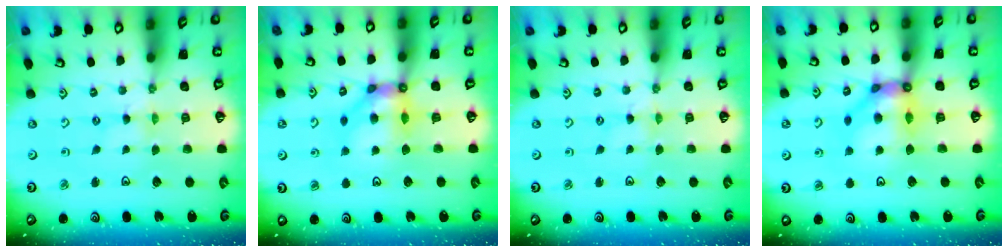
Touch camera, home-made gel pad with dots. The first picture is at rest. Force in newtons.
{"total": 10.5, "press": 10.5, "slide": 0.9}
{"total": 0.0}
{"total": 11.8, "press": 11.8, "slide": 1.0}